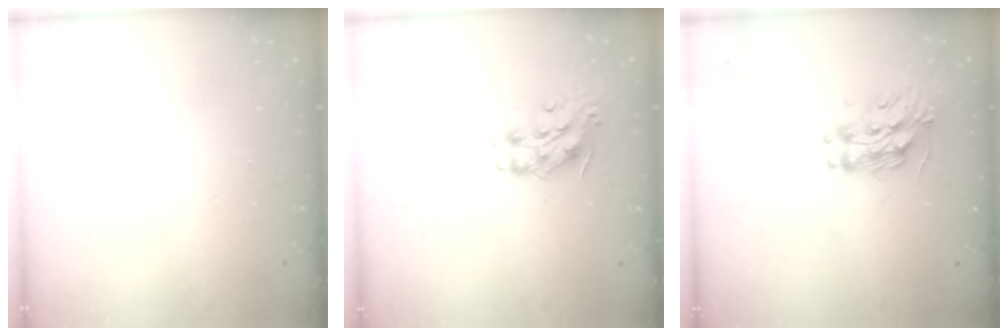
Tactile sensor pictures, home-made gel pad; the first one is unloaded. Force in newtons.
{"total": 8.4, "press": 8.4, "slide": 0.5}
{"total": 11.6, "press": 11.6, "slide": 0.0}